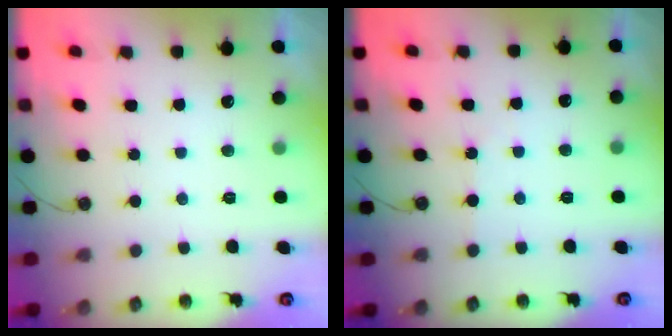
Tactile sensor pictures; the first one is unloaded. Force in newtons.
{"total": 1.0, "press": 1.0, "slide": 0.2}